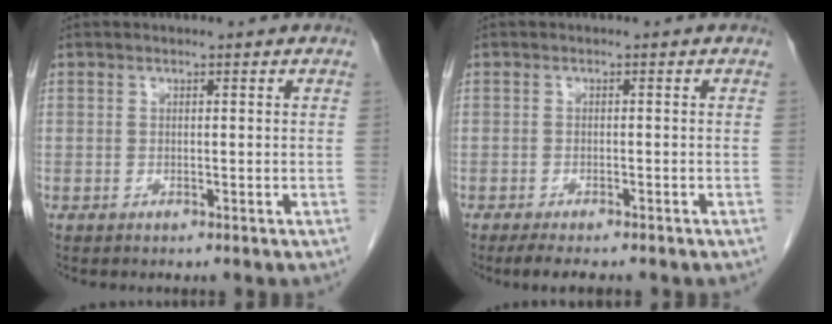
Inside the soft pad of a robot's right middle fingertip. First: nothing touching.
{"total": 5.0, "force": [-4.1, 1.1, 2.7], "torque": [-0.036, -0.009, -0.055]}